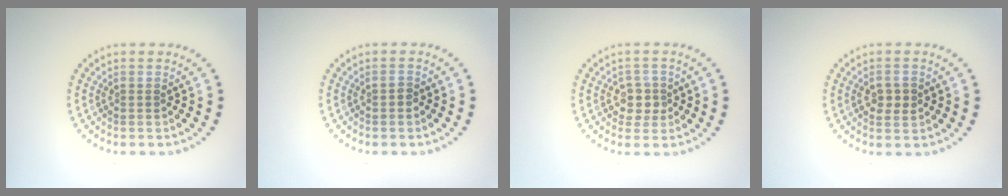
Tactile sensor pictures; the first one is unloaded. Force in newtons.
{"total": 0.8, "press": 0.8, "slide": 0.2}
{"total": 2.2, "press": 2.0, "slide": 0.8}
{"total": 2.0, "press": 2.0, "slide": 0.1}